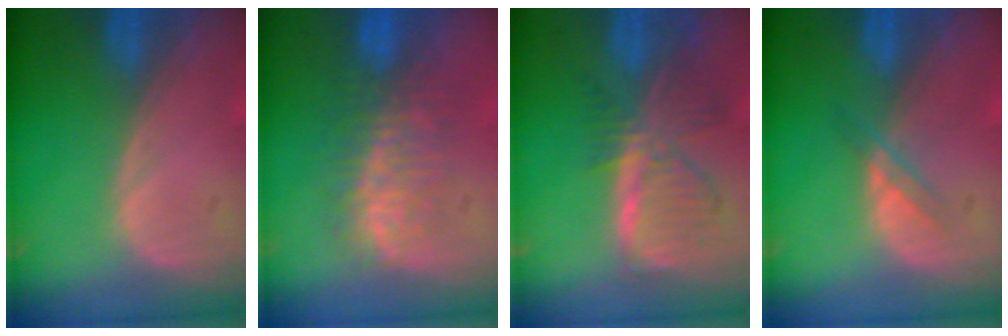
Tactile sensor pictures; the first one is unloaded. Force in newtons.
{"total": 7.8, "press": 7.5, "slide": 2.2}
{"total": 7.7, "press": 6.9, "slide": 3.4}
{"total": 1.8, "press": 1.8, "slide": 0.2}